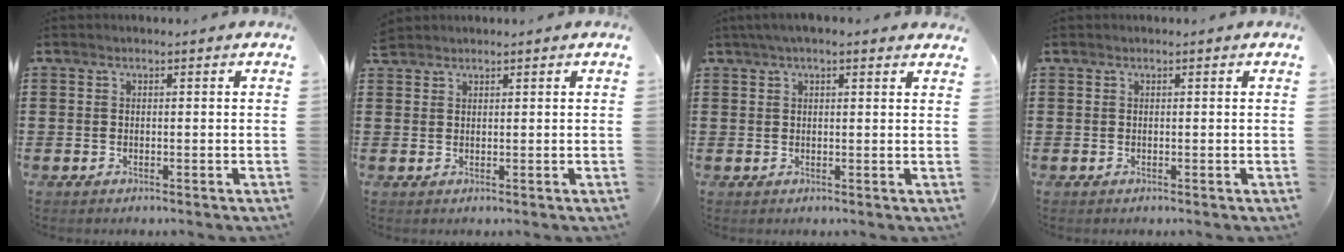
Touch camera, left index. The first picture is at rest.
{"total": 1.4, "force": [1.4, 0.3, 0.1], "torque": [-0.005, 0.002, 0.028]}
{"total": 2.6, "force": [1.9, 0.5, 1.7], "torque": [-0.036, 0.008, 0.033]}
{"total": 0.0}